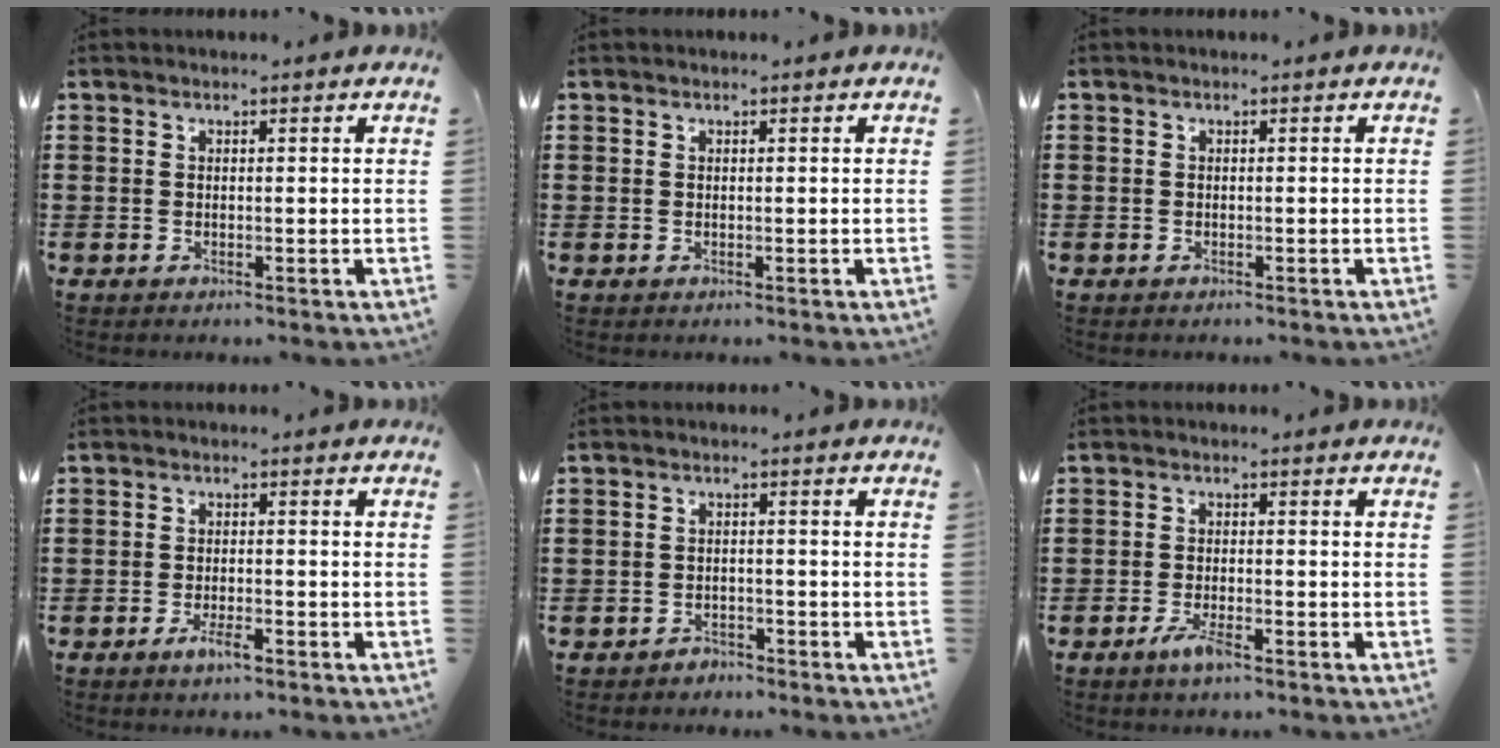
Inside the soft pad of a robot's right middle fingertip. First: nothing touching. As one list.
[{"total": 0.0}, {"total": 0.0}, {"total": 2.4, "force": [-1.3, 0.6, 1.9], "torque": [-0.037, -0.001, -0.024]}, {"total": 1.5, "force": [-1.5, 0.3, -0.2], "torque": [-0.002, 0.001, -0.034]}, {"total": 3.2, "force": [-1.9, 0.7, 2.5], "torque": [-0.055, -0.004, -0.037]}]